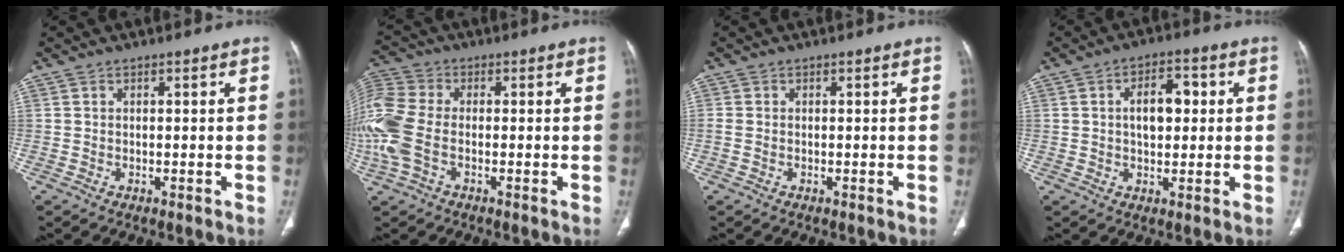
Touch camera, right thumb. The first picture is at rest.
{"total": 12.9, "force": [-2.1, 7.9, 9.9], "torque": [-0.266, 0.013, -0.040]}
{"total": 1.1, "force": [-0.2, 0.7, 0.8], "torque": [-0.025, -0.003, -0.003]}
{"total": 7.2, "force": [1.1, 4.3, 5.7], "torque": [-0.072, 0.014, 0.015]}